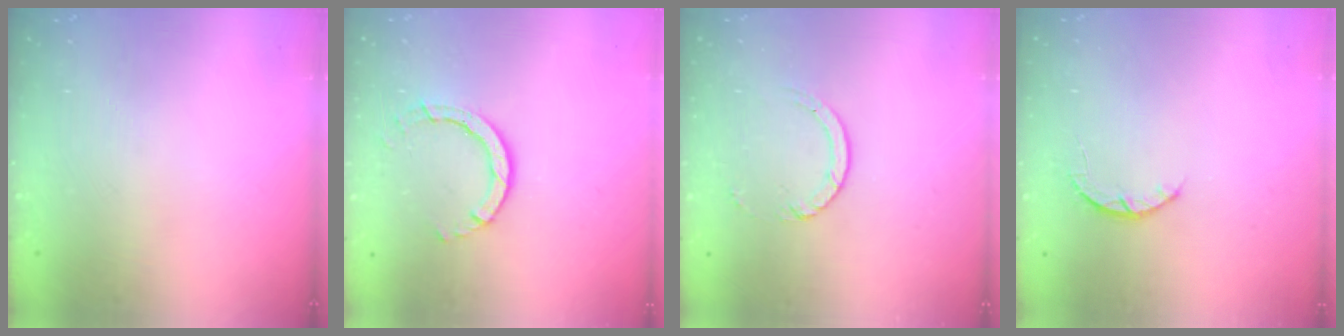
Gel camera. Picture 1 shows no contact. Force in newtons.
{"total": 4.7, "press": 4.7, "slide": 0.3}
{"total": 3.0, "press": 2.9, "slide": 0.4}
{"total": 2.6, "press": 2.5, "slide": 0.4}